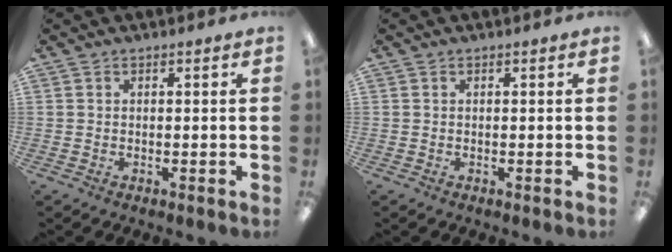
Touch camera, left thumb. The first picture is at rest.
{"total": 0.0}